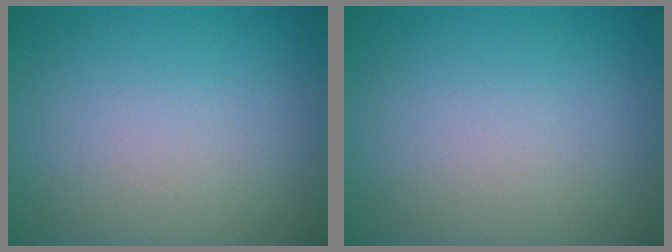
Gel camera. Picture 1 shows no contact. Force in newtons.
{"total": 0.0}